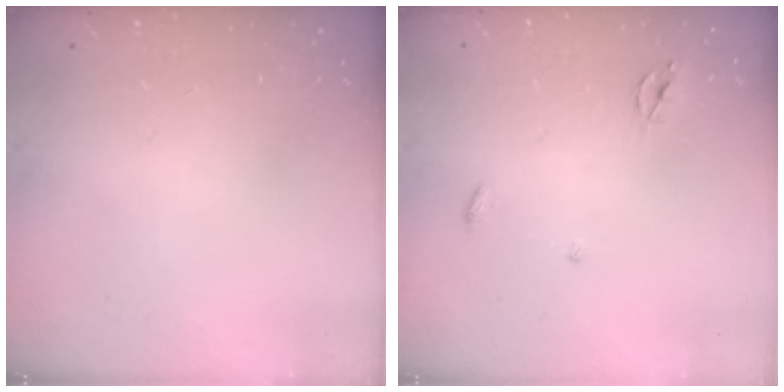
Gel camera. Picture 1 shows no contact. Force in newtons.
{"total": 2.3, "press": 2.3, "slide": 0.1}